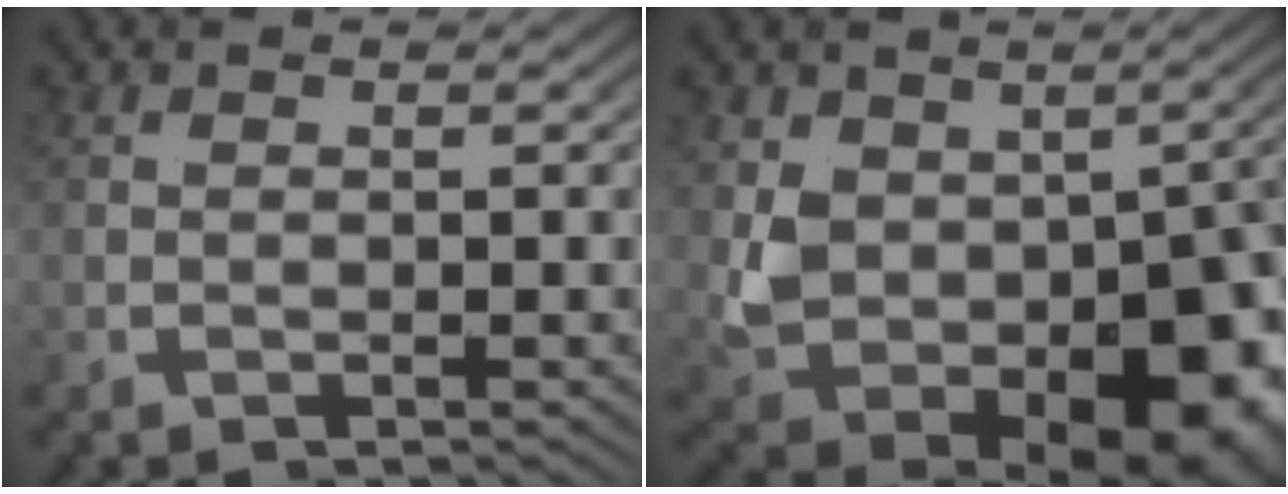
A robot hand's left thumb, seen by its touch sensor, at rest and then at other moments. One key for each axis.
{"total": 15.0, "fx": -0.9, "fy": 10.3, "fz": 10.8, "tx": -0.195, "ty": -0.026, "tz": -0.011}